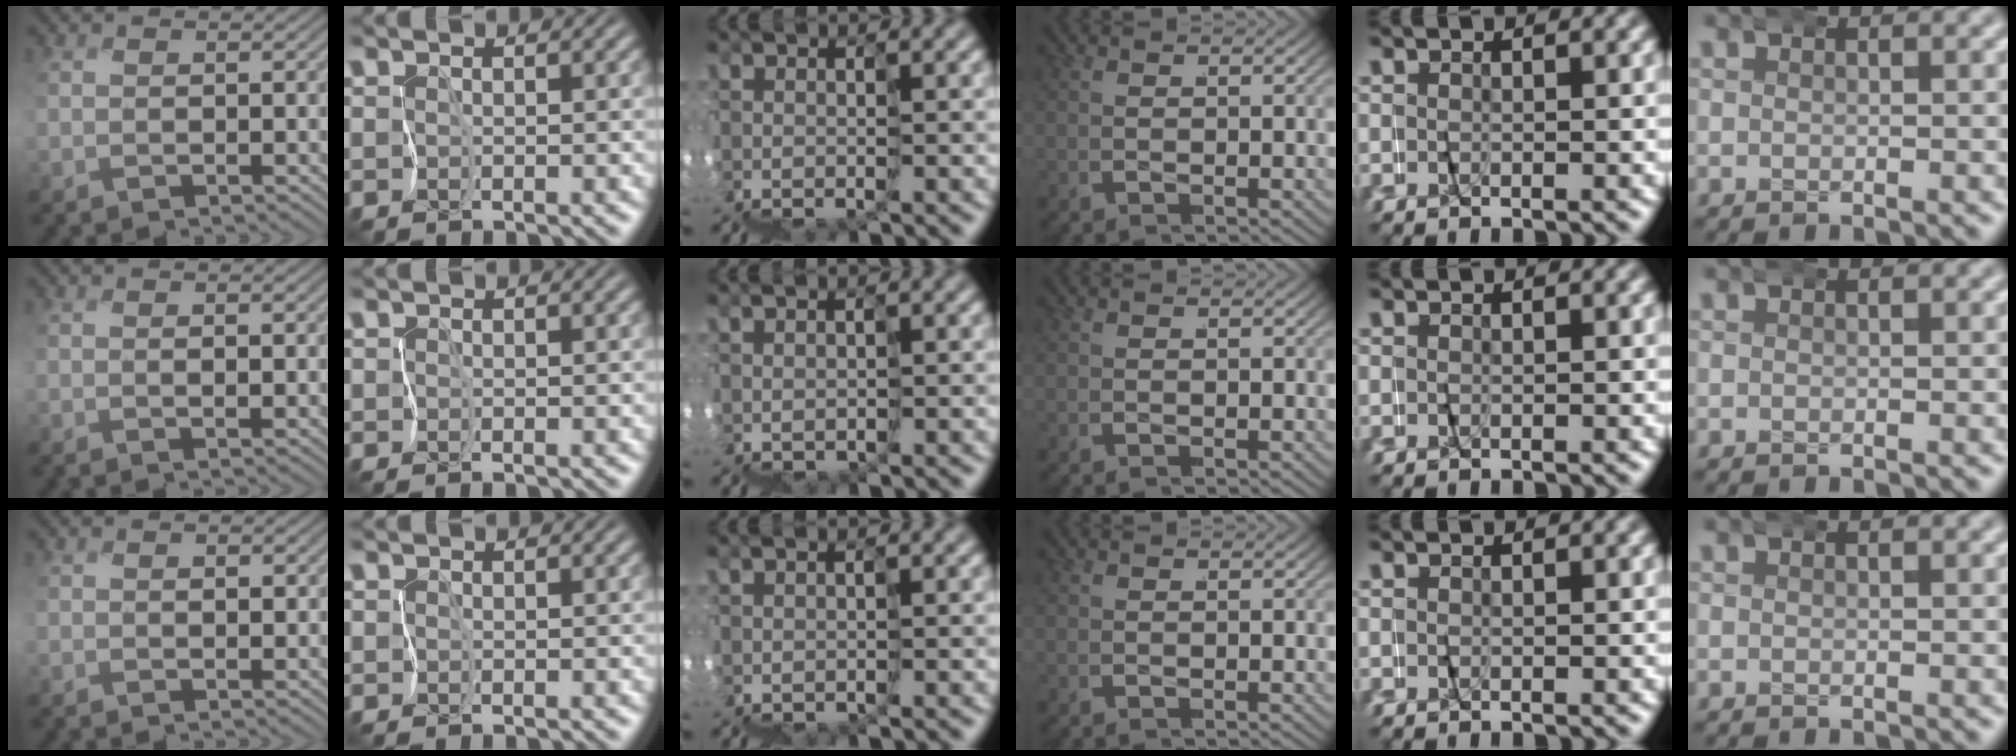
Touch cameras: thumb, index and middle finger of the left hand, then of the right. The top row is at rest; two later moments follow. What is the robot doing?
{"motion": "wrap", "object": "napkin"}